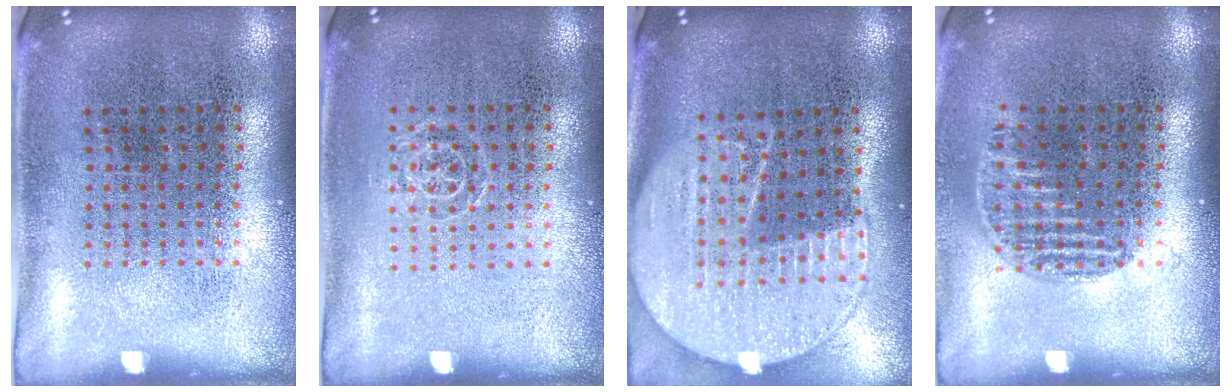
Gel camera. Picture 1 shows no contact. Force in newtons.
{"total": 0.7, "press": 0.5, "slide": 0.5}
{"total": 2.1, "press": 1.9, "slide": 1.0}
{"total": 0.9, "press": 0.8, "slide": 0.5}